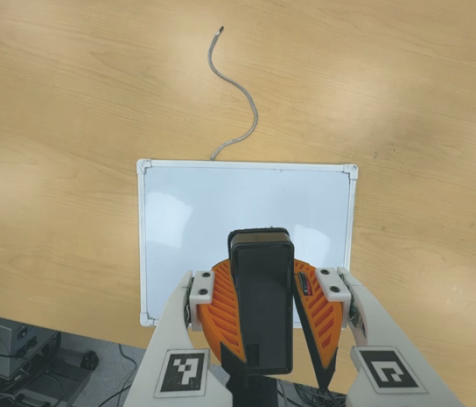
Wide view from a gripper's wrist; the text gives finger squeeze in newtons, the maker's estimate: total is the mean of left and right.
{"total": 12.5, "left": 11.5, "right": 13.6}